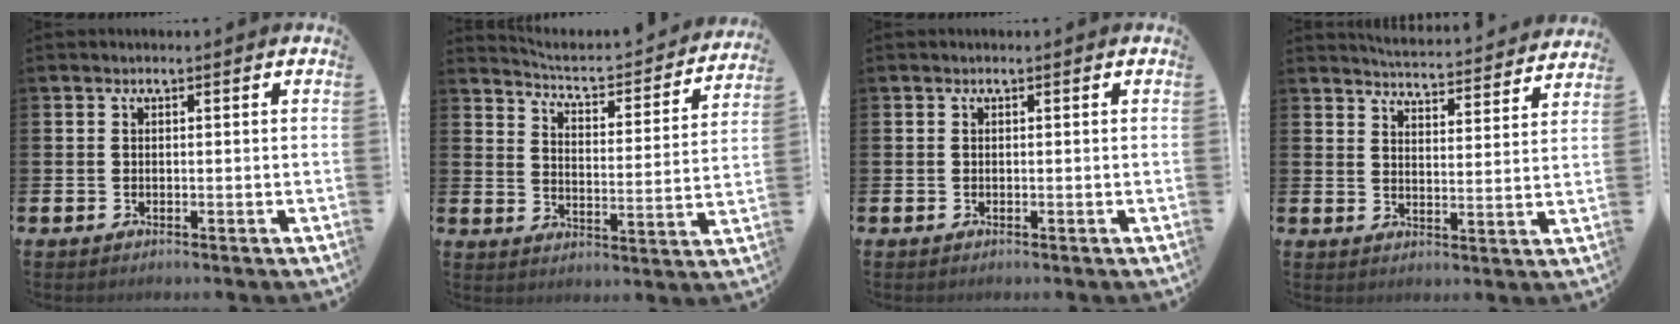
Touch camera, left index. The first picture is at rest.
{"total": 4.6, "force": [4.2, 1.0, 1.4], "torque": [-0.044, -0.042, 0.061]}
{"total": 0.0}
{"total": 5.2, "force": [5.1, 0.2, 0.3], "torque": [-0.016, -0.044, 0.088]}